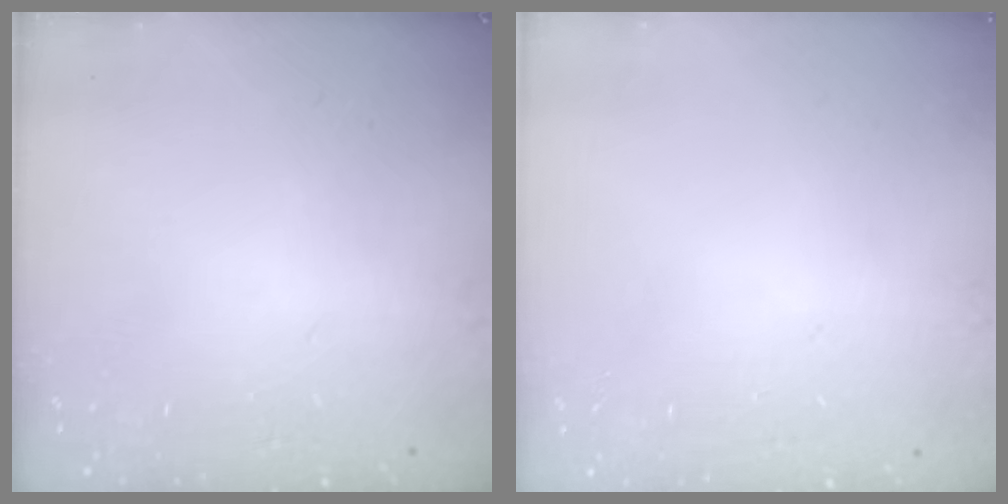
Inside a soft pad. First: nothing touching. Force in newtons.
{"total": 0.0}